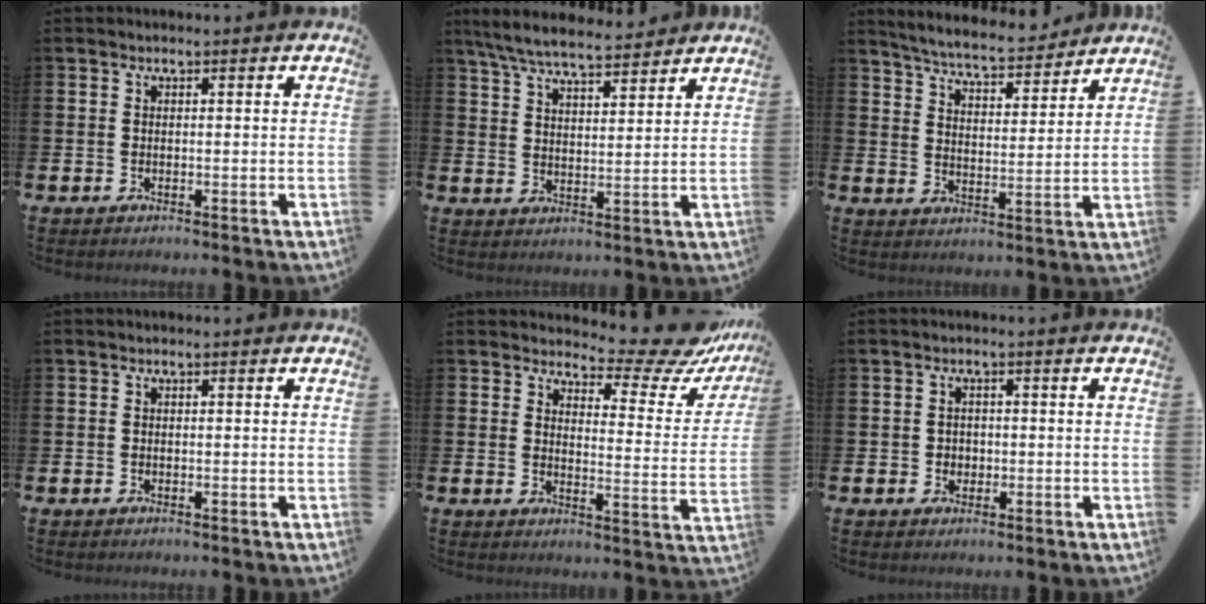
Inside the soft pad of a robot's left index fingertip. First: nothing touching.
{"total": 7.1, "force": [6.6, 1.0, 2.2], "torque": [-0.065, -0.030, 0.119]}
{"total": 6.3, "force": [6.1, 0.6, 1.3], "torque": [-0.050, -0.039, 0.106]}
{"total": 0.0}
{"total": 7.4, "force": [6.6, 2.2, 2.4], "torque": [-0.040, -0.060, 0.108]}
{"total": 1.5, "force": [0.0, 1.4, 0.3], "torque": [0.000, 0.005, -0.006]}